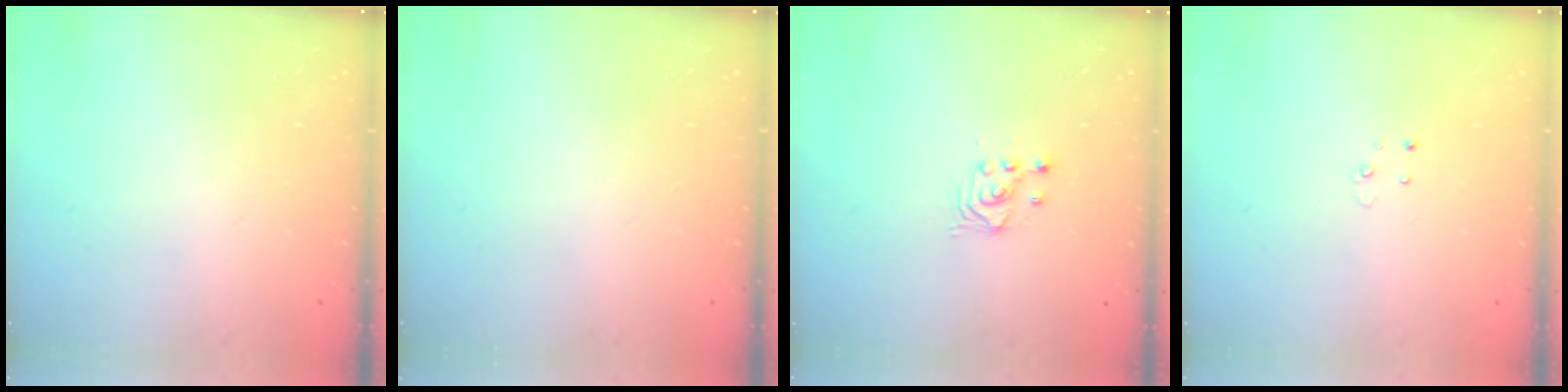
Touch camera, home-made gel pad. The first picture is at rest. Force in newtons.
{"total": 0.0}
{"total": 2.4, "press": 2.3, "slide": 0.2}
{"total": 2.3, "press": 2.3, "slide": 0.2}